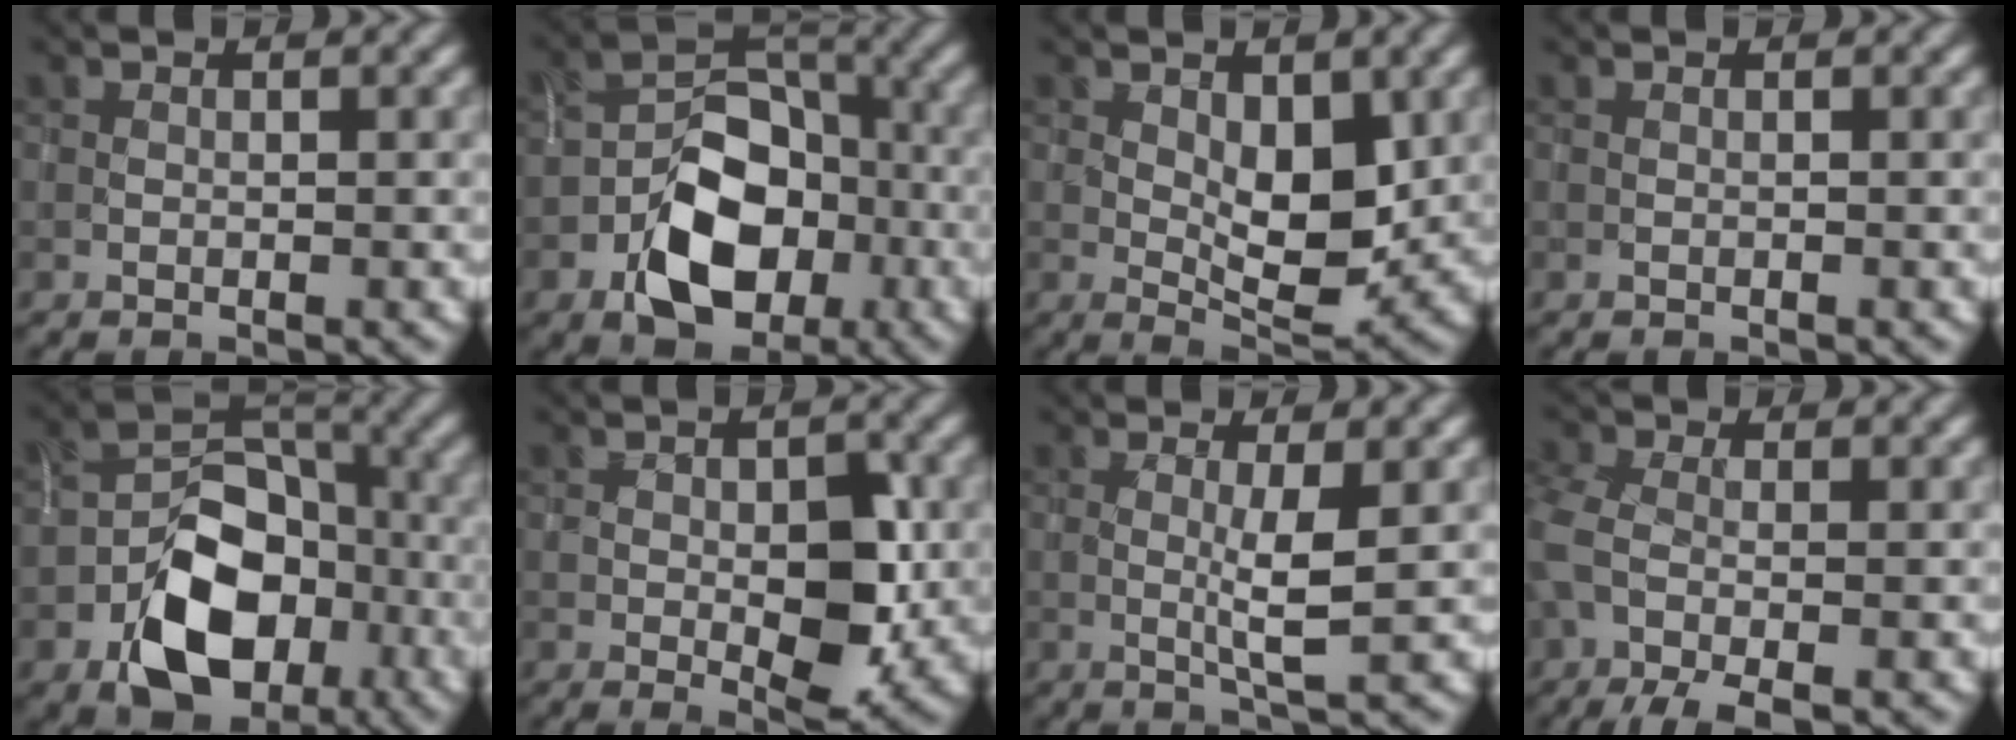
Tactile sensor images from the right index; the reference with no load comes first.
{"total": 8.7, "force": [-3.5, 5.6, 5.7], "torque": [-0.083, 0.002, -0.059]}
{"total": 5.2, "force": [0.7, 2.7, 4.3], "torque": [-0.069, -0.012, 0.019]}
{"total": 0.0}
{"total": 9.8, "force": [-4.2, 6.3, 6.1], "torque": [-0.093, 0.002, -0.070]}
{"total": 5.5, "force": [-0.6, 2.9, 4.7], "torque": [-0.078, -0.008, -0.003]}
{"total": 3.0, "force": [0.2, 0.2, 2.9], "torque": [-0.057, -0.004, 0.004]}
{"total": 6.2, "force": [-2.7, 2.9, 4.8], "torque": [-0.130, -0.011, -0.051]}